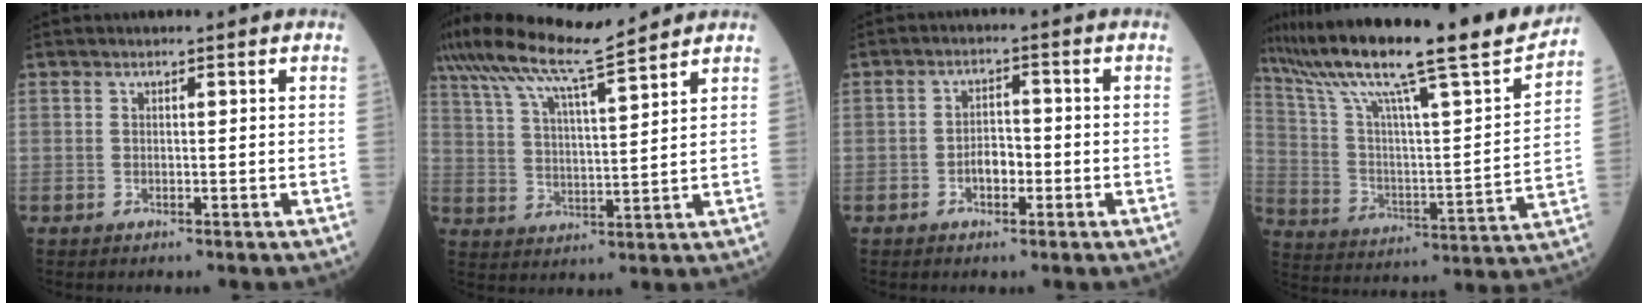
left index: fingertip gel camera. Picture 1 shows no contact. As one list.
[{"total": 13.0, "force": [11.1, -0.3, 6.7], "torque": [-0.132, 0.021, 0.191]}, {"total": 3.2, "force": [-1.3, 1.8, 2.4], "torque": [-0.041, 0.008, -0.024]}, {"total": 25.6, "force": [21.2, 0.6, 14.3], "torque": [-0.255, -0.023, 0.323]}]